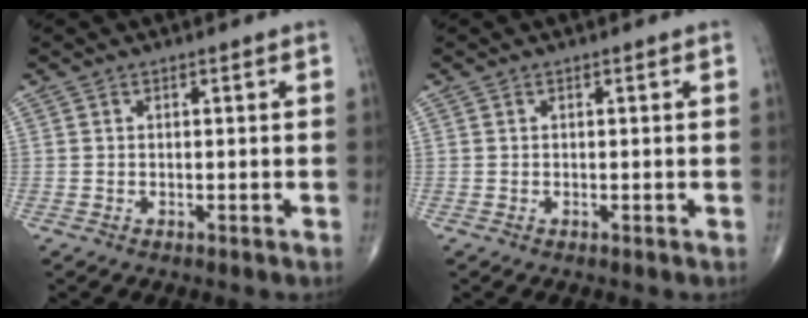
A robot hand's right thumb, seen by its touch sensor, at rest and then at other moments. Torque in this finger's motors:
{"motor_torque": [-0.29, 0.10, 0.02, 0.01, 0.01]}